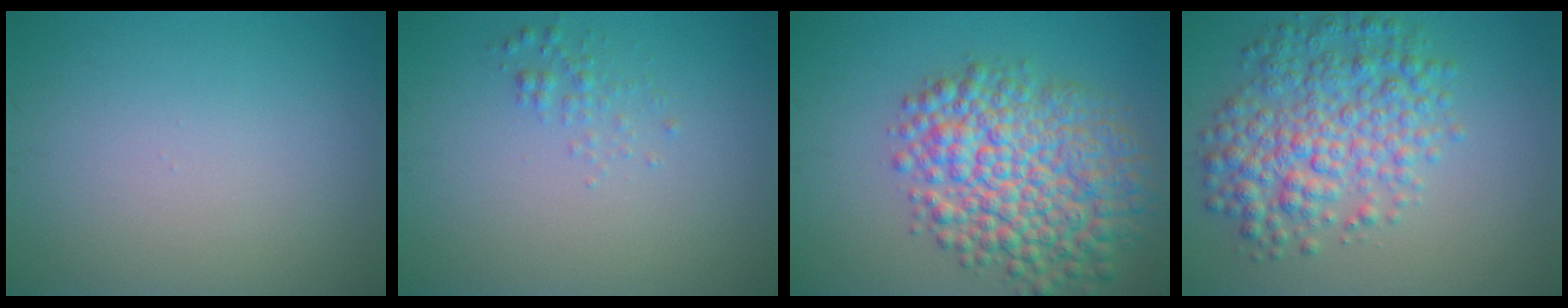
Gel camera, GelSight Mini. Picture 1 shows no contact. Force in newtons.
{"total": 1.1, "press": 1.1, "slide": 0.0}
{"total": 9.4, "press": 9.4, "slide": 0.3}
{"total": 6.5, "press": 6.5, "slide": 0.1}